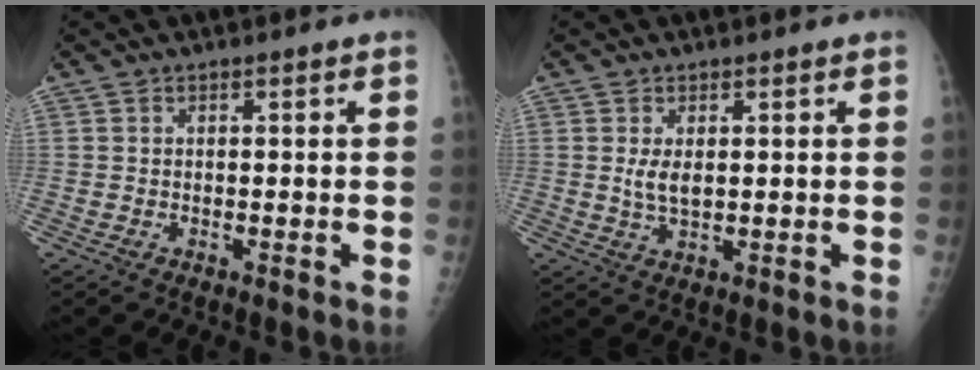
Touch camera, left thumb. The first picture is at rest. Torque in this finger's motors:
{"motor_torque": [0.01, 0.01, 0.16, -0.01, 0.02]}